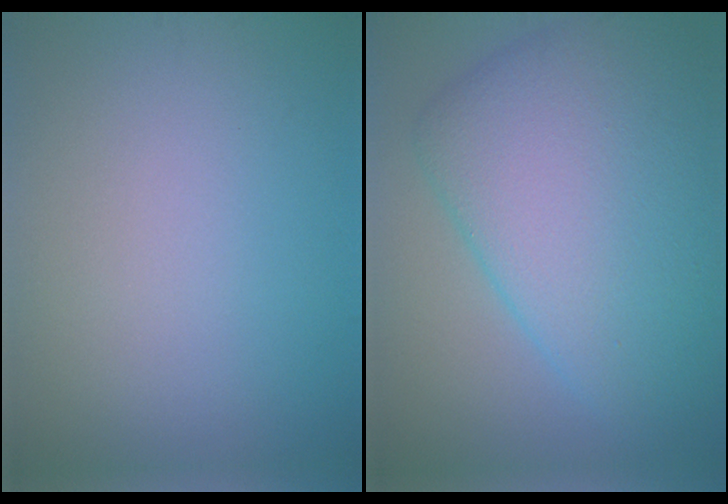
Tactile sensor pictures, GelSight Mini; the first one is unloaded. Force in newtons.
{"total": 11.6, "press": 11.6, "slide": 0.2}